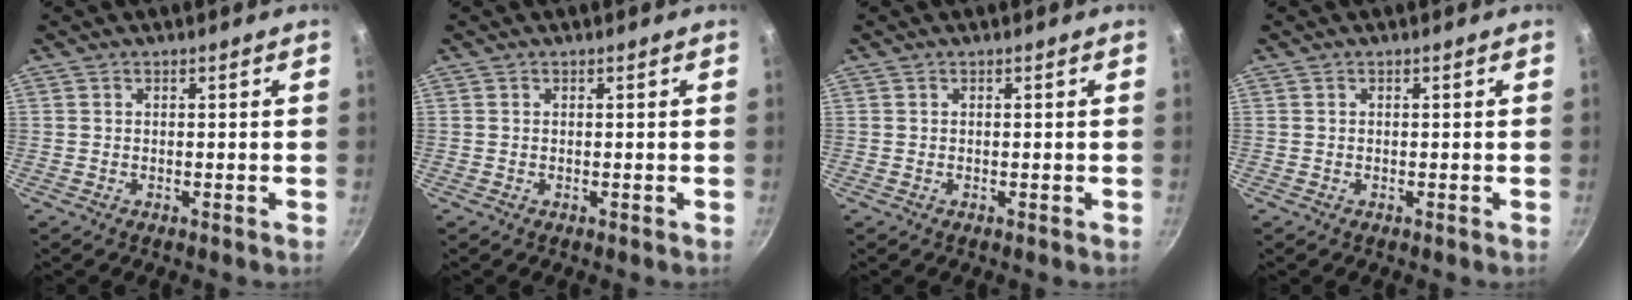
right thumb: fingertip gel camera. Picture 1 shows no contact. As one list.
[{"total": 0.0}, {"total": 0.0}, {"total": 0.0}]